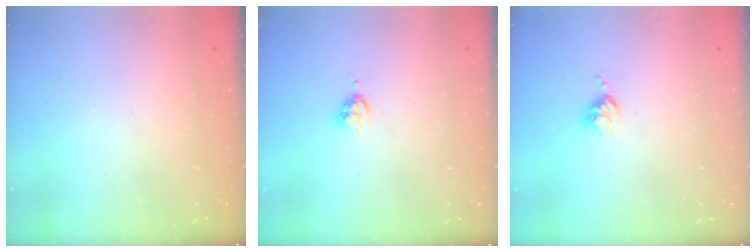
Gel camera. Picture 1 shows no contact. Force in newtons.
{"total": 4.2, "press": 4.2, "slide": 0.6}
{"total": 3.6, "press": 3.6, "slide": 0.6}